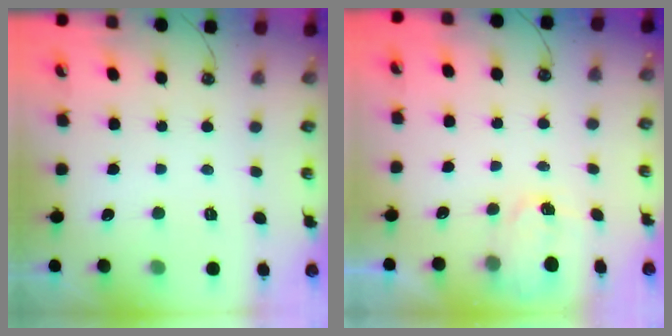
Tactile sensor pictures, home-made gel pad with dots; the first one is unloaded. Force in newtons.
{"total": 2.4, "press": 2.4, "slide": 0.3}